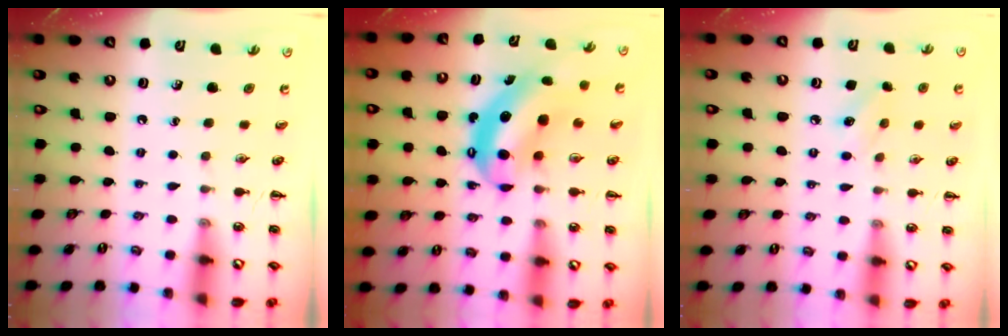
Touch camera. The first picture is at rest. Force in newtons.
{"total": 8.3, "press": 8.1, "slide": 1.9}
{"total": 4.6, "press": 4.4, "slide": 1.1}